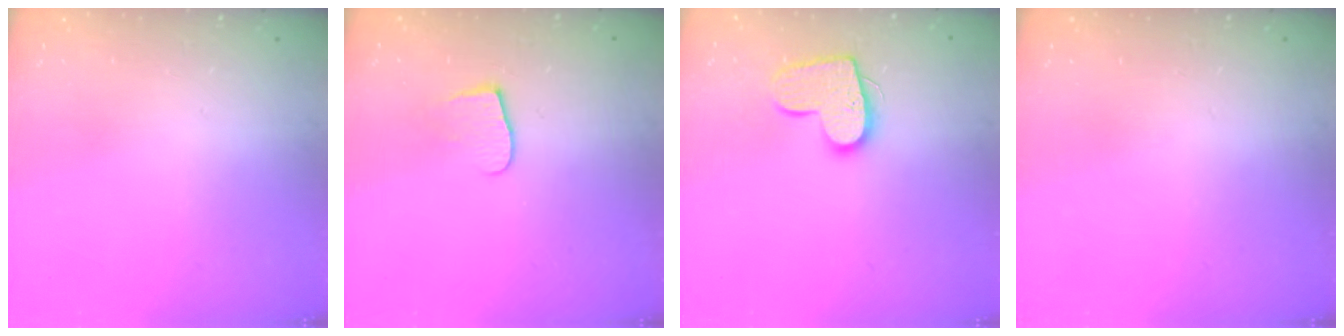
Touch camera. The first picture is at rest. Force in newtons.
{"total": 5.4, "press": 5.4, "slide": 0.5}
{"total": 13.0, "press": 13.0, "slide": 0.9}
{"total": 0.0}